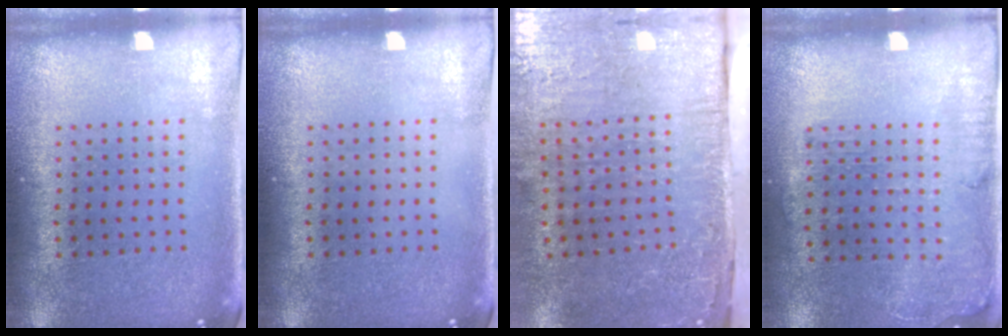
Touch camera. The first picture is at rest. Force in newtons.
{"total": 0.0}
{"total": 5.0, "press": 4.0, "slide": 3.0}
{"total": 1.3, "press": 1.2, "slide": 0.5}